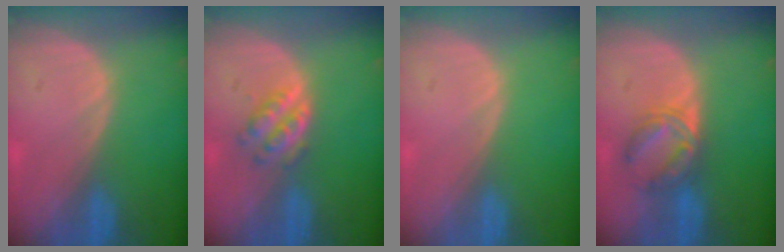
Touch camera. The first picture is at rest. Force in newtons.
{"total": 4.1, "press": 4.1, "slide": 0.4}
{"total": 0.0}
{"total": 5.6, "press": 5.6, "slide": 0.8}